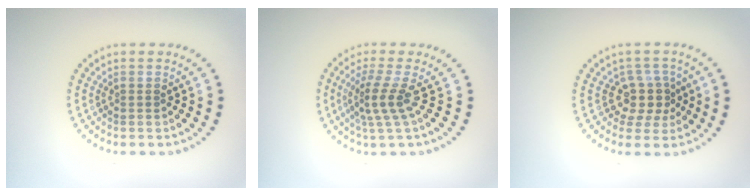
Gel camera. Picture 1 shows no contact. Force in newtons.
{"total": 2.9, "press": 1.9, "slide": 2.2}
{"total": 2.9, "press": 2.3, "slide": 1.8}